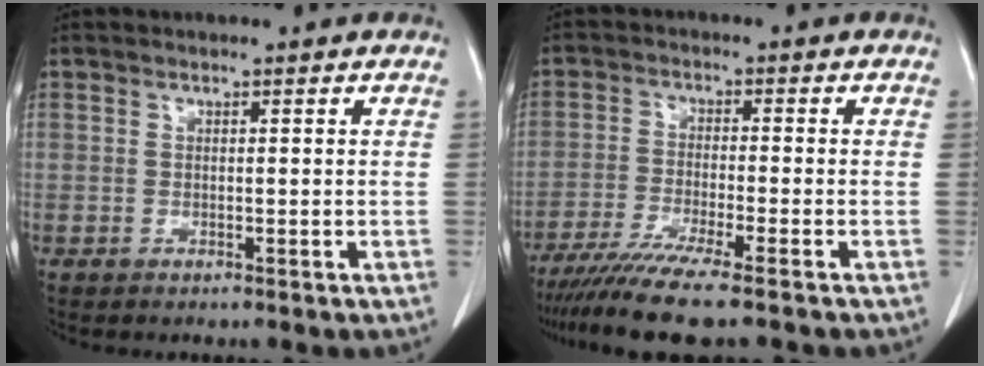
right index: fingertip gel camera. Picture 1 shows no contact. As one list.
[{"total": 9.8, "force": [-7.8, -0.8, 5.8], "torque": [-0.089, -0.028, -0.128]}]